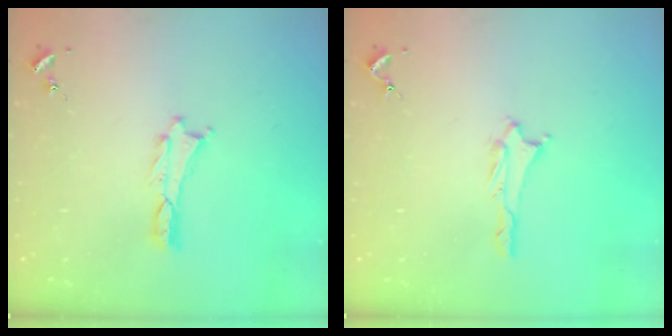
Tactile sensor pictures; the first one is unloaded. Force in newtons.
{"total": 1.2, "press": 1.2, "slide": 0.1}